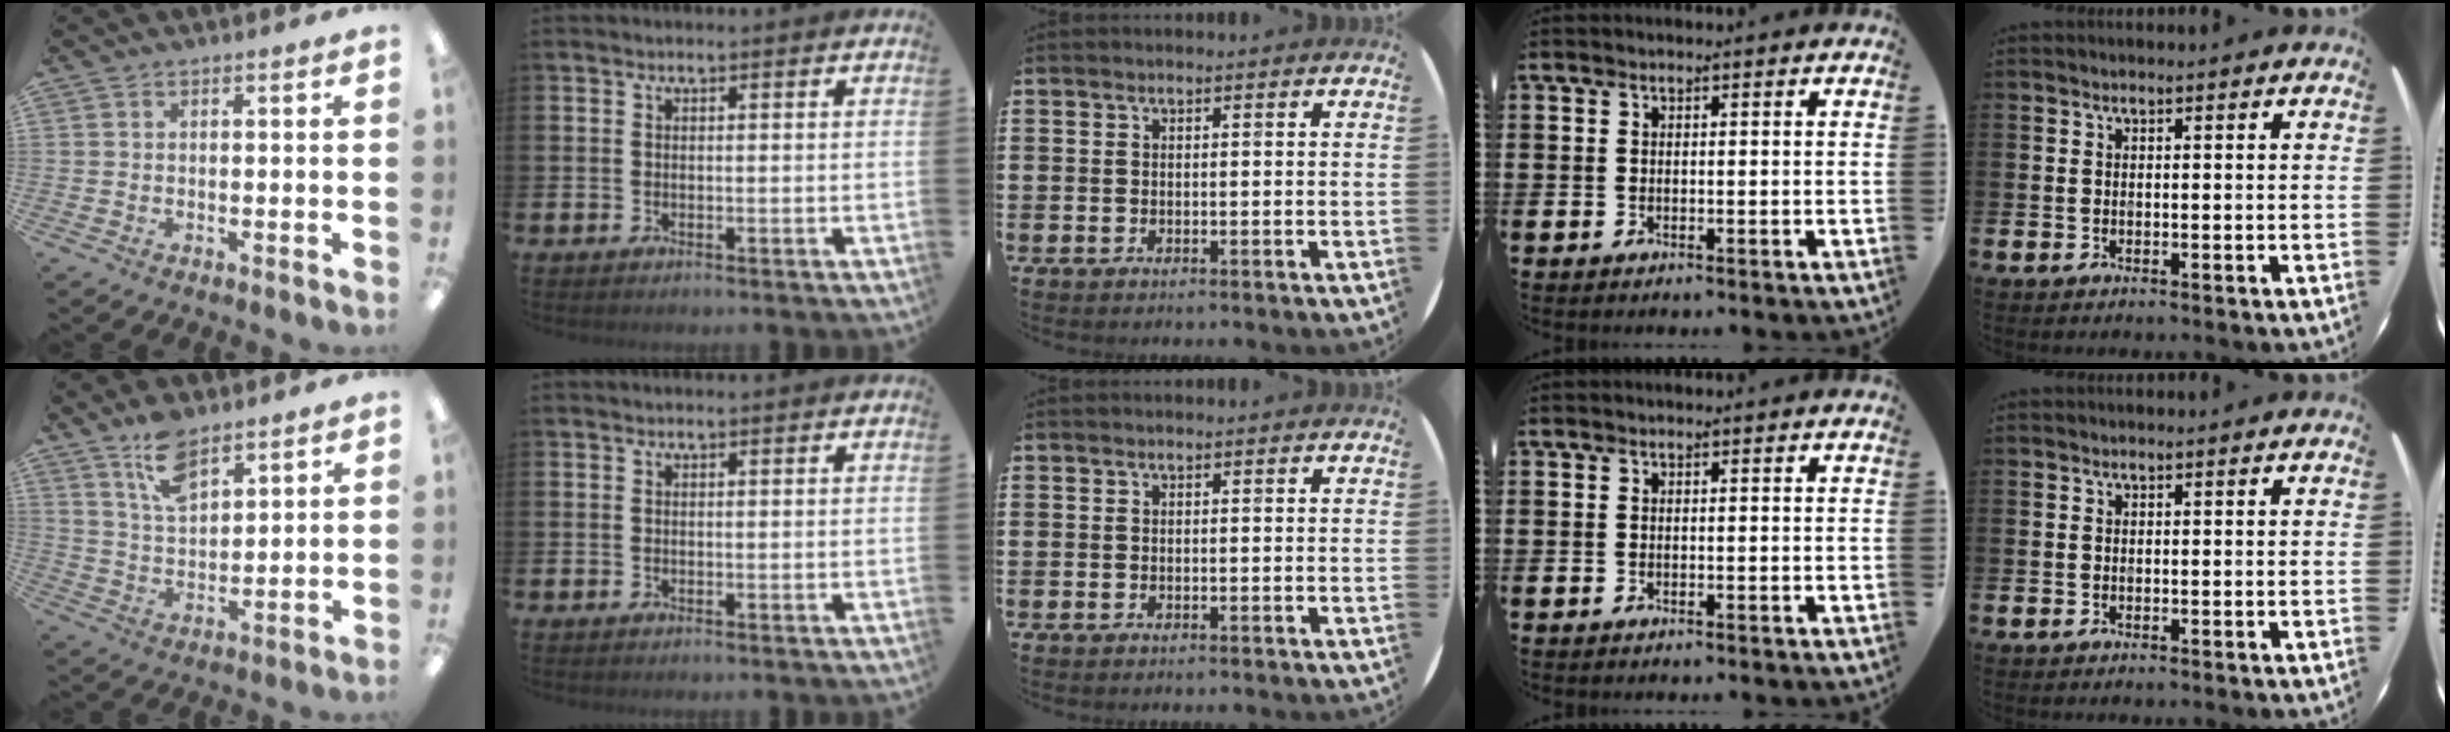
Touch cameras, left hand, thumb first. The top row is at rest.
{"thumb": {"total": 10.1, "force": [7.1, 4.6, 5.5], "torque": [-0.103, -0.028, 0.129]}}